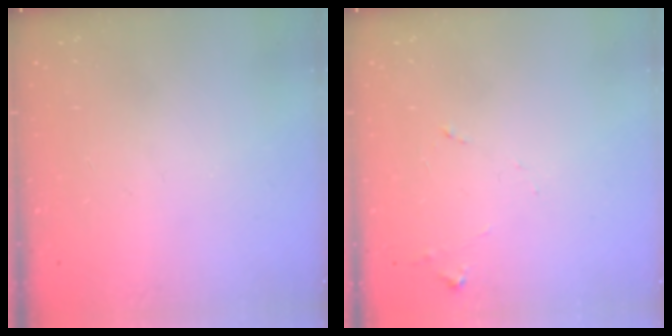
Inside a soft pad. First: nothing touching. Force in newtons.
{"total": 7.6, "press": 7.6, "slide": 0.6}